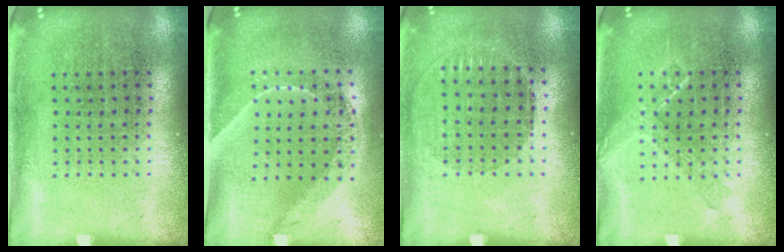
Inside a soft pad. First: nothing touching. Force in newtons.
{"total": 1.6, "press": 1.3, "slide": 0.9}
{"total": 0.9, "press": 0.8, "slide": 0.3}
{"total": 1.0, "press": 0.9, "slide": 0.3}